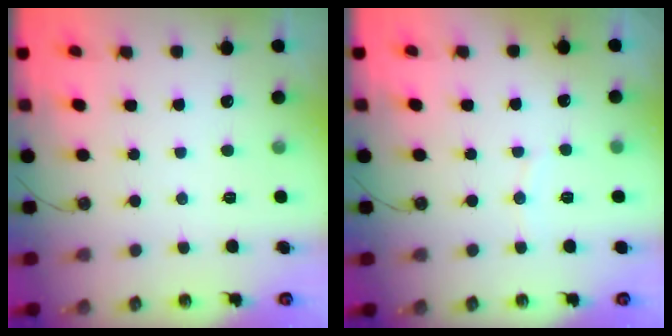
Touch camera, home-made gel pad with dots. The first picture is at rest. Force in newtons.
{"total": 3.5, "press": 3.5, "slide": 0.4}